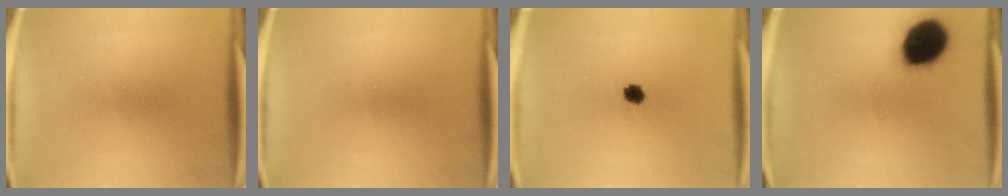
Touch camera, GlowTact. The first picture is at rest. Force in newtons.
{"total": 0.0}
{"total": 3.0}
{"total": 16.3}